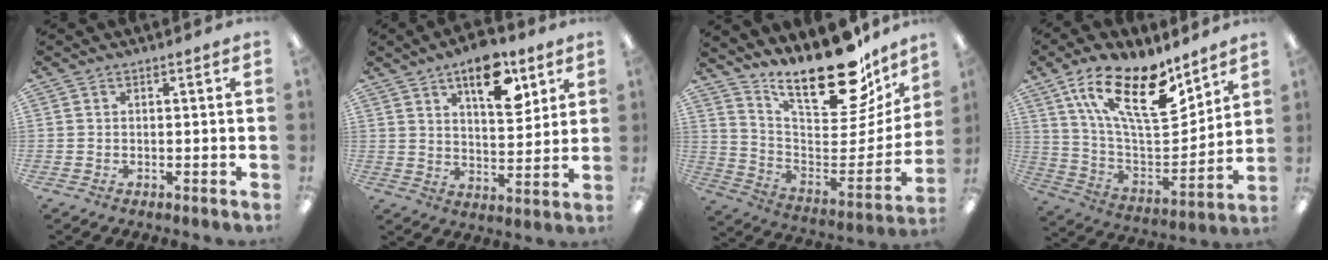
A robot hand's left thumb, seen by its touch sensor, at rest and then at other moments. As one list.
[{"total": 13.8, "force": [8.0, 6.4, 9.3], "torque": [-0.122, -0.036, 0.132]}, {"total": 24.1, "force": [18.8, 8.1, 12.6], "torque": [-0.166, -0.148, 0.317]}, {"total": 21.6, "force": [13.7, 8.6, 14.3], "torque": [-0.251, -0.077, 0.241]}]